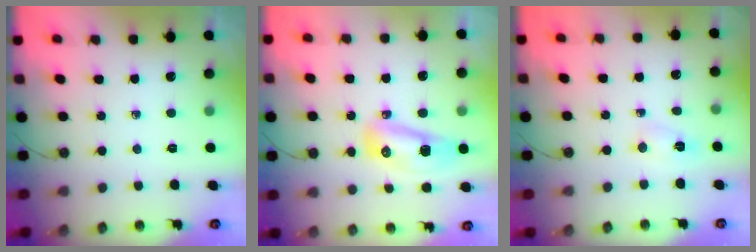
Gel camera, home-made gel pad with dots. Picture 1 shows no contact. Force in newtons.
{"total": 17.7, "press": 13.1, "slide": 12.0}
{"total": 2.5, "press": 2.4, "slide": 0.5}